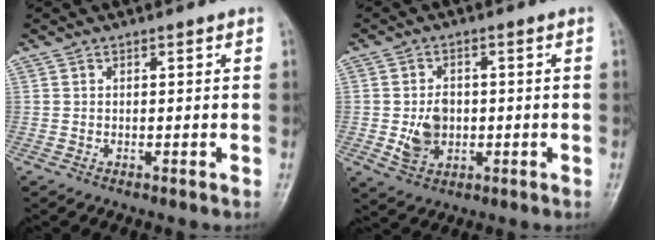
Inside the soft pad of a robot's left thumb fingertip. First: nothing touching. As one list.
[{"total": 6.2, "force": [-0.6, 4.7, 4.0], "torque": [-0.052, -0.001, -0.005]}]